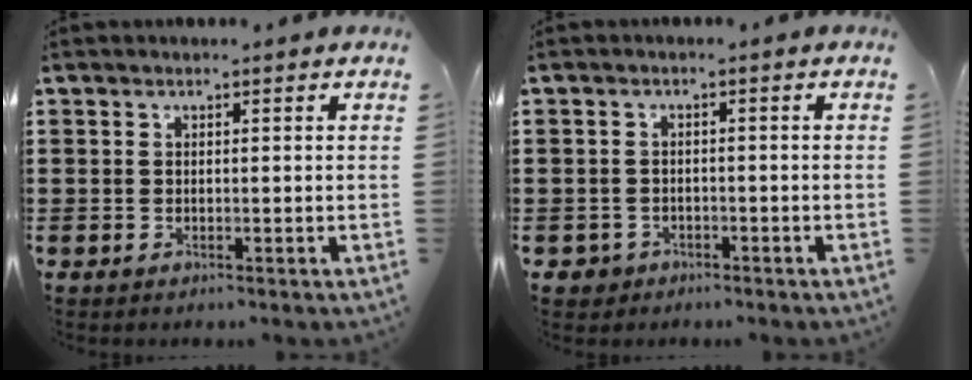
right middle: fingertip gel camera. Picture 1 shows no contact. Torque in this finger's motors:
{"motor_torque": [1.27, -0.22, 0.04, 0.01]}